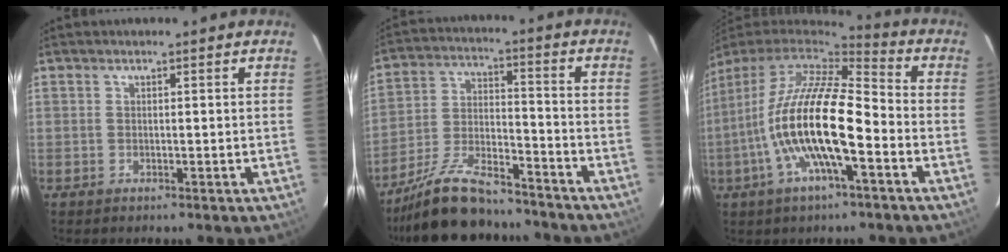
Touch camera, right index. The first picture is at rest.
{"total": 17.7, "force": [-15.1, 4.8, 8.0], "torque": [-0.170, -0.009, -0.251]}
{"total": 17.7, "force": [-5.2, 4.4, 16.3], "torque": [-0.301, -0.019, -0.102]}